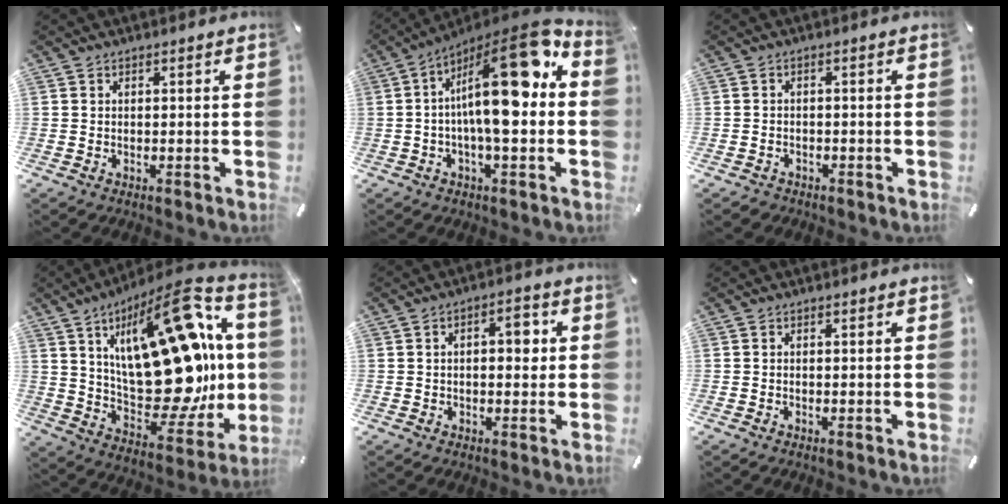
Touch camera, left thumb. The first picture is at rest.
{"total": 20.6, "force": [3.2, 6.3, 19.4], "torque": [-0.324, -0.033, 0.044]}
{"total": 1.6, "force": [-1.2, 1.1, 0.2], "torque": [-0.005, 0.008, -0.027]}
{"total": 32.4, "force": [5.9, 16.1, 27.5], "torque": [-0.427, -0.056, 0.110]}
{"total": 5.9, "force": [0.5, 3.1, 5.0], "torque": [-0.064, 0.004, 0.001]}
{"total": 0.6, "force": [-0.2, 0.1, 0.6], "torque": [-0.009, -0.003, -0.002]}